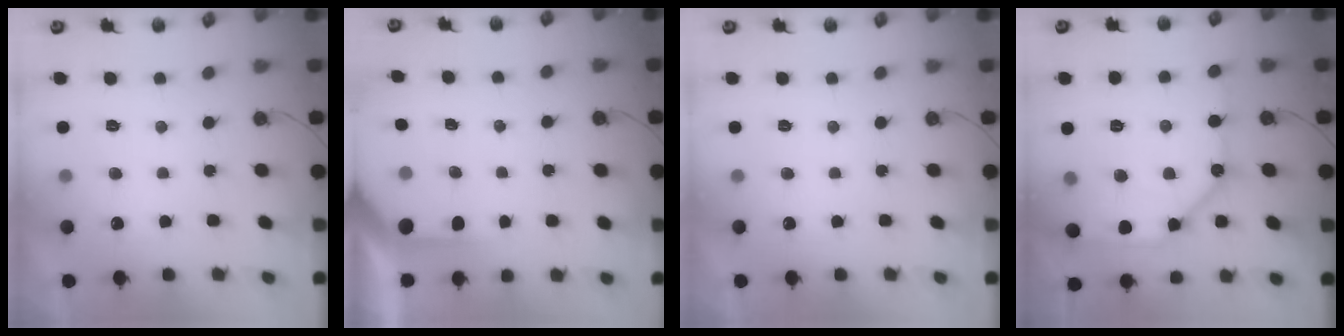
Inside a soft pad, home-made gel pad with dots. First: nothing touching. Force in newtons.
{"total": 2.5, "press": 2.5, "slide": 0.3}
{"total": 0.0}
{"total": 13.8, "press": 13.8, "slide": 1.1}